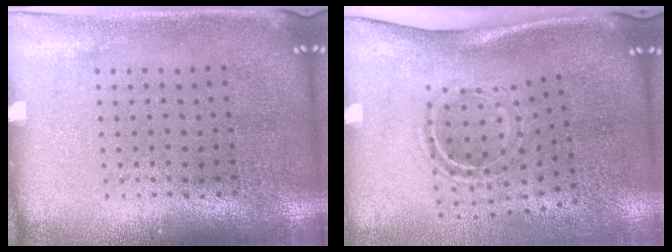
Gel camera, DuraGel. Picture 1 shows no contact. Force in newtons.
{"total": 1.9, "press": 1.2, "slide": 1.5}